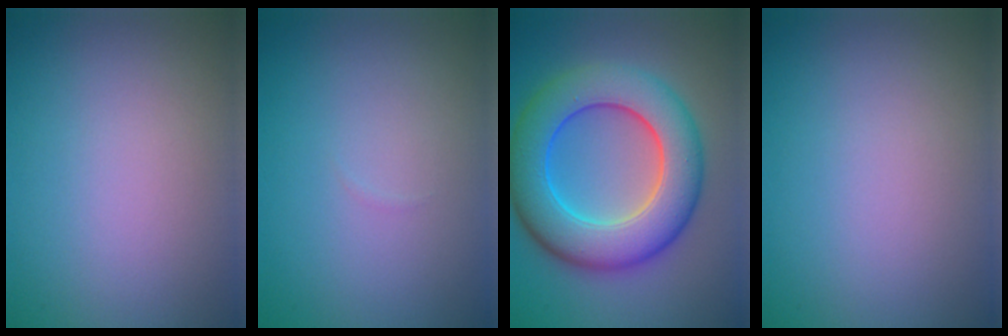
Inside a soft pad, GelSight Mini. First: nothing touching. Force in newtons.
{"total": 0.0}
{"total": 10.2, "press": 10.2, "slide": 0.2}
{"total": 0.0}